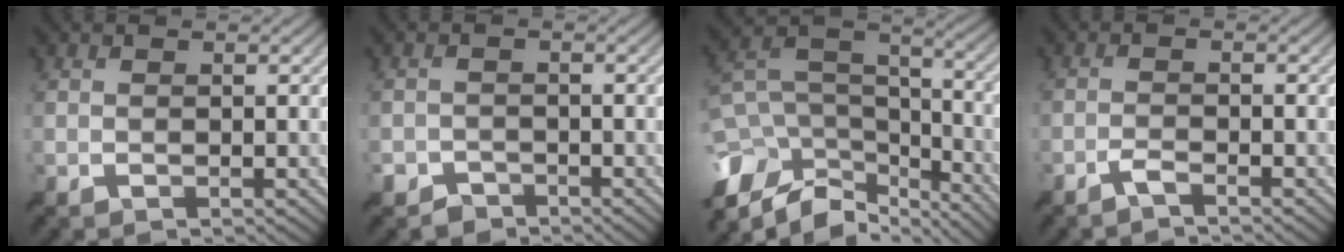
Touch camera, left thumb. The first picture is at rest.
{"total": 2.7, "force": [-2.2, 1.4, 0.3], "torque": [0.000, -0.003, -0.046]}
{"total": 13.5, "force": [-7.2, 8.3, 7.8], "torque": [-0.197, -0.018, -0.121]}
{"total": 1.7, "force": [-1.5, 0.2, 0.8], "torque": [-0.016, 0.001, -0.034]}